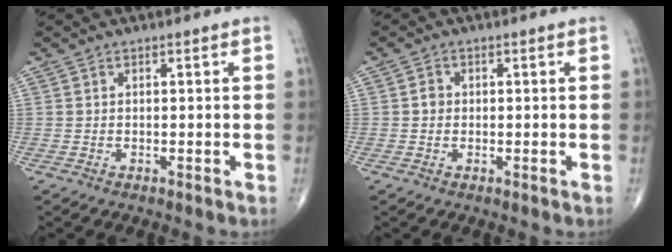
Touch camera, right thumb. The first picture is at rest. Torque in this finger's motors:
{"motor_torque": [-0.01, 0.00, 0.02, -0.01, 0.01]}